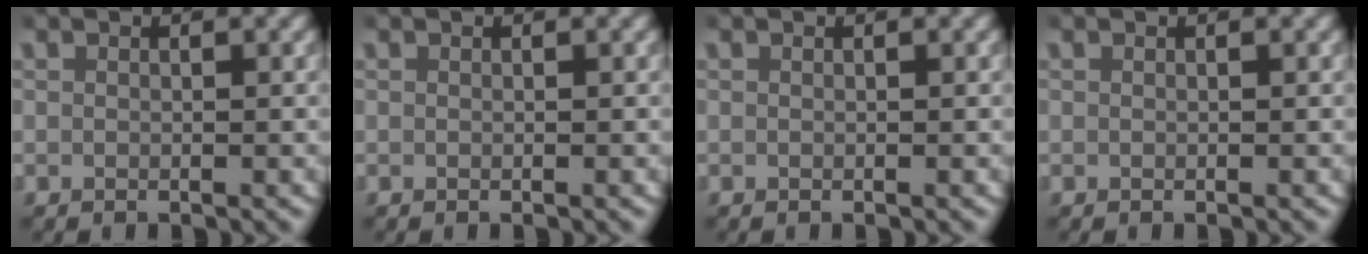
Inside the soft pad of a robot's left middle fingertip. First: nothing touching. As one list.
[{"total": 0.0}, {"total": 0.0}, {"total": 0.0}]